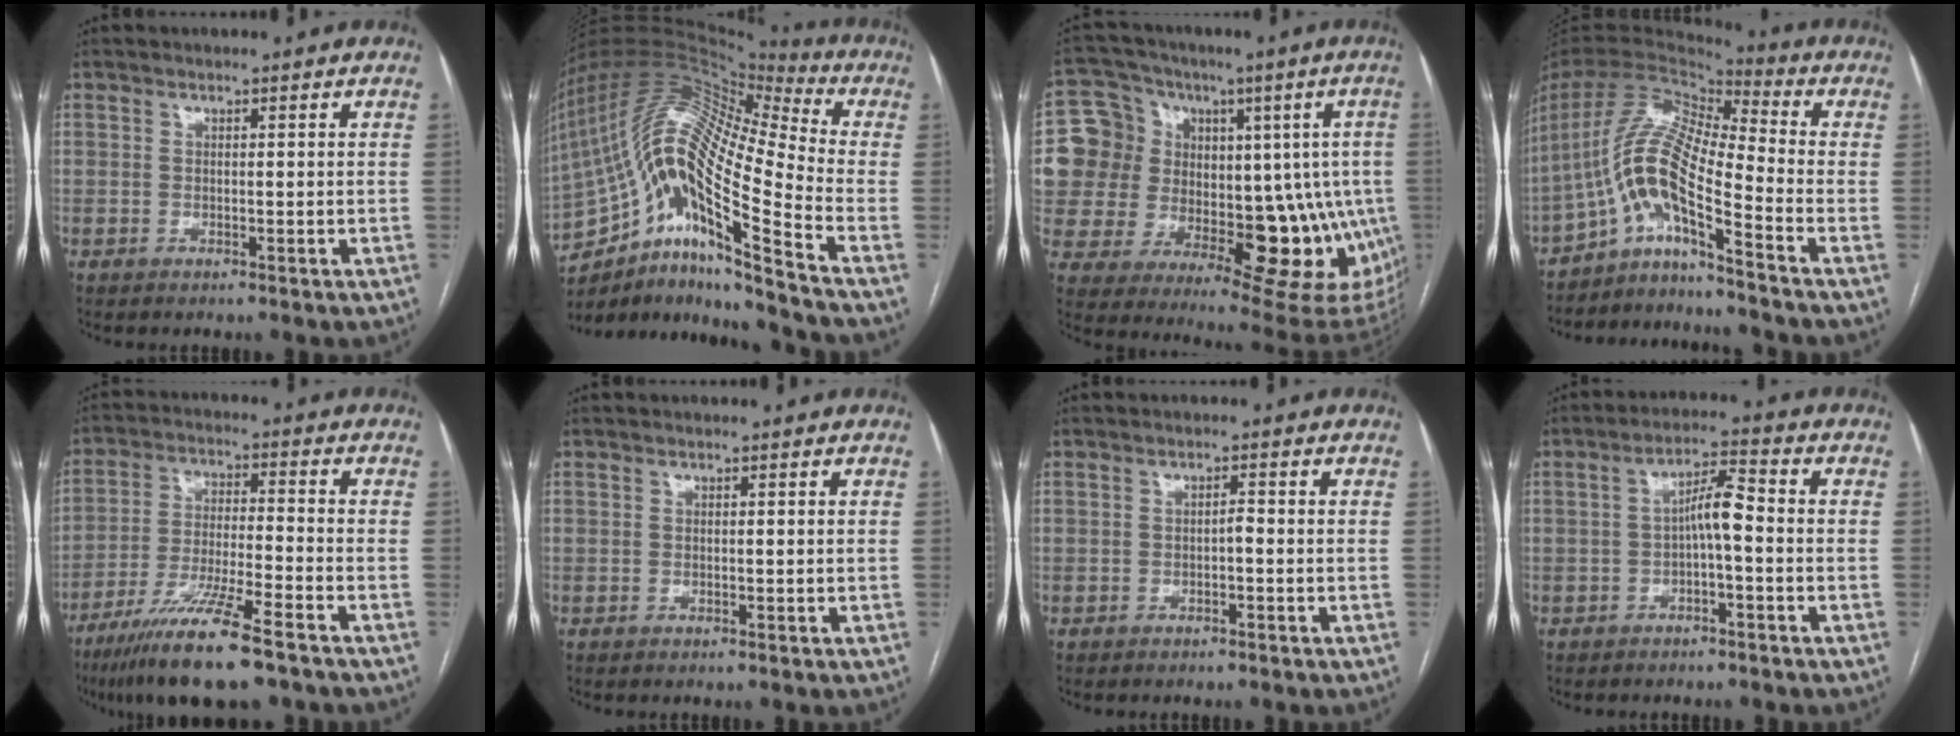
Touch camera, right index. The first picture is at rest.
{"total": 22.1, "force": [-12.7, 2.6, 17.9], "torque": [-0.364, 0.016, -0.233]}
{"total": 23.5, "force": [-0.9, 14.9, 18.1], "torque": [-0.246, 0.067, 0.005]}
{"total": 12.0, "force": [-7.3, 0.6, 9.6], "torque": [-0.196, 0.019, -0.135]}
{"total": 13.6, "force": [-9.5, 0.7, 9.8], "torque": [-0.189, -0.039, -0.168]}
{"total": 0.0}
{"total": 1.1, "force": [-0.5, 0.3, 0.9], "torque": [-0.013, 0.004, -0.009]}
{"total": 4.9, "force": [-0.8, 0.8, 4.8], "torque": [-0.082, 0.019, -0.012]}